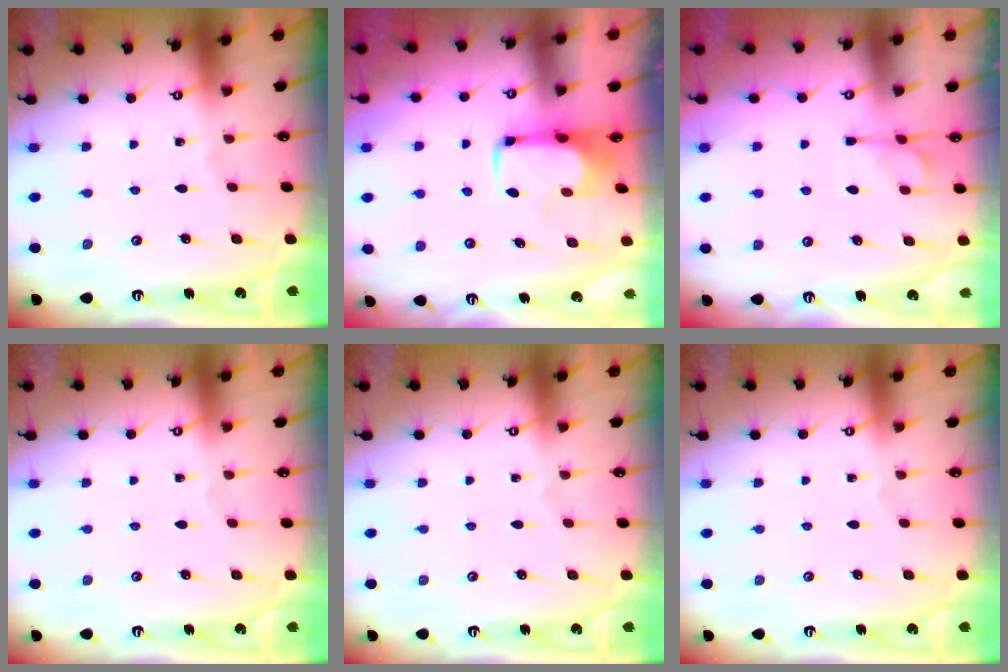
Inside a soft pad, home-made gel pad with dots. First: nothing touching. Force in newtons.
{"total": 1.6, "press": 1.5, "slide": 0.4}
{"total": 1.6, "press": 1.0, "slide": 1.3}
{"total": 0.0}
{"total": 0.0}
{"total": 0.0}